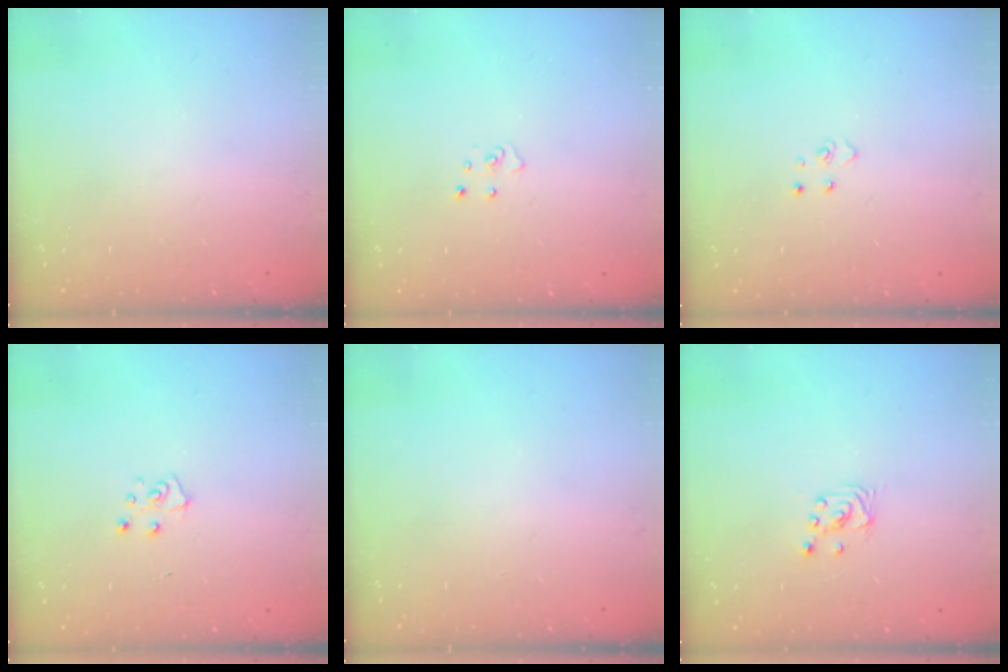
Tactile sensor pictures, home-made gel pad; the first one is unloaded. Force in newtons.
{"total": 3.6, "press": 3.6, "slide": 0.3}
{"total": 2.6, "press": 2.6, "slide": 0.3}
{"total": 5.3, "press": 5.3, "slide": 0.5}
{"total": 0.0}
{"total": 1.7, "press": 1.6, "slide": 0.1}